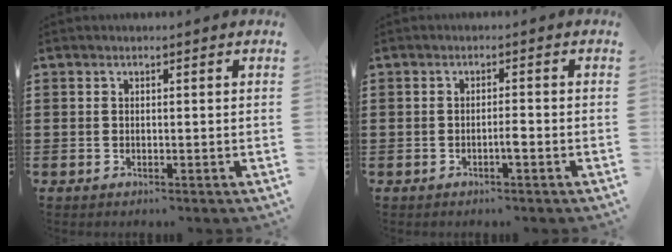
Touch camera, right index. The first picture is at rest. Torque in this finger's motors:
{"motor_torque": [1.13, 0.13, 0.38, 0.08]}